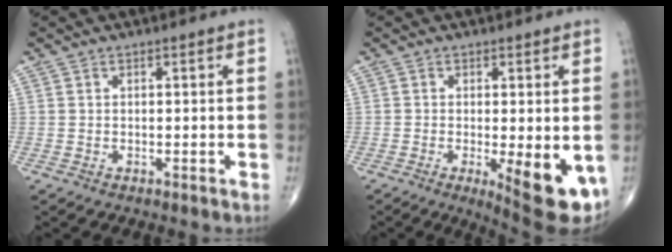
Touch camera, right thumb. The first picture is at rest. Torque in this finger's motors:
{"motor_torque": [1.81, 2.07, 0.63, -0.69, 0.34]}